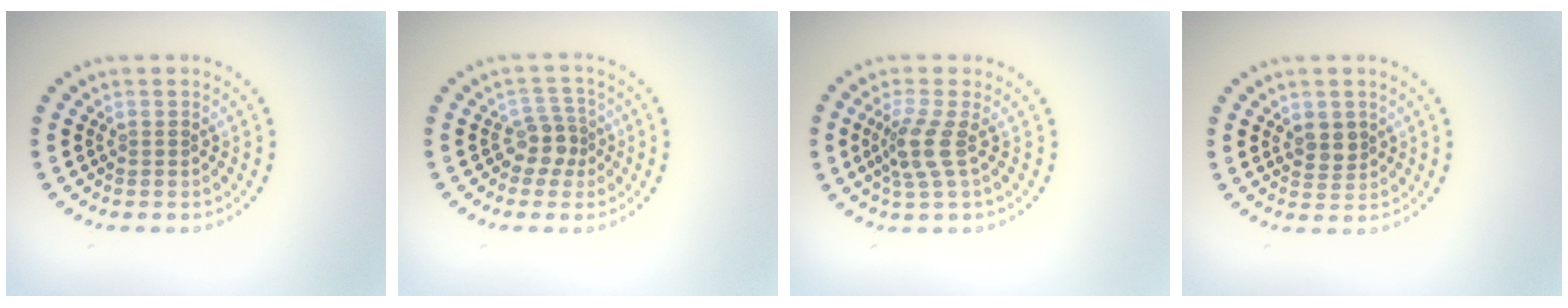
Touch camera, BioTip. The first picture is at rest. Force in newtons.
{"total": 2.5, "press": 2.0, "slide": 1.6}
{"total": 2.7, "press": 2.2, "slide": 1.7}
{"total": 1.9, "press": 1.8, "slide": 0.7}